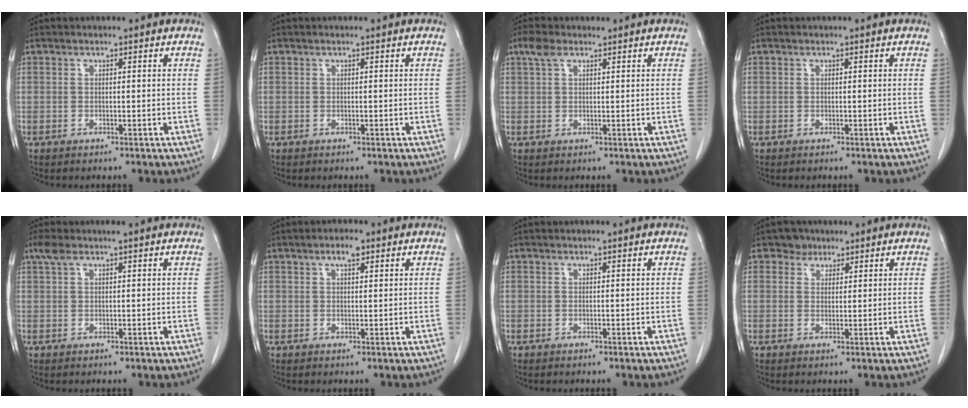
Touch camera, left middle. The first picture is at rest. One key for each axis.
{"total": 0.0}
{"total": 2.5, "fx": 1.6, "fy": 1.1, "fz": 1.5, "tx": -0.039, "ty": 0.021, "tz": 0.034}
{"total": 0.0}
{"total": 2.1, "fx": 1.5, "fy": 0.4, "fz": 1.5, "tx": -0.040, "ty": 0.023, "tz": 0.033}
{"total": 2.4, "fx": 1.3, "fy": 0.8, "fz": 1.8, "tx": -0.033, "ty": 0.006, "tz": 0.021}
{"total": 0.0}
{"total": 2.3, "fx": 1.6, "fy": 1.7, "fz": -0.1, "tx": 0.006, "ty": 0.003, "tz": 0.020}